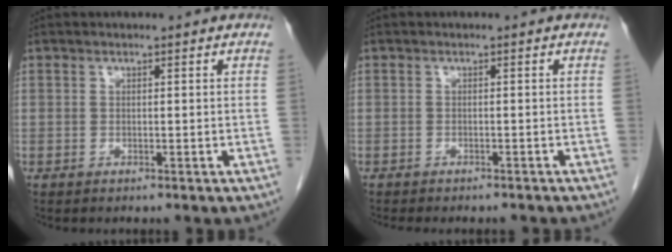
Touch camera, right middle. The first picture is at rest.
{"total": 6.4, "force": [-5.7, 1.7, 2.4], "torque": [-0.025, -0.004, -0.071]}